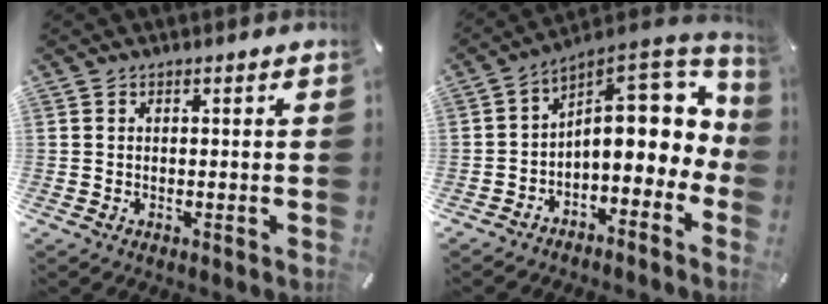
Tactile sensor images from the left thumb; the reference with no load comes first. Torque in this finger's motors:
{"motor_torque": [0.03, 1.29, 1.09, 0.91, 0.31]}